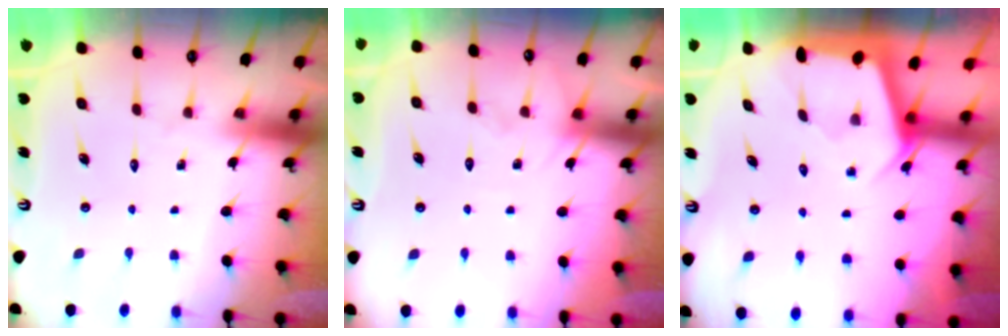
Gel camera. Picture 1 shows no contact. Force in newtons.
{"total": 5.3, "press": 5.3, "slide": 0.7}
{"total": 2.2, "press": 2.2, "slide": 0.3}